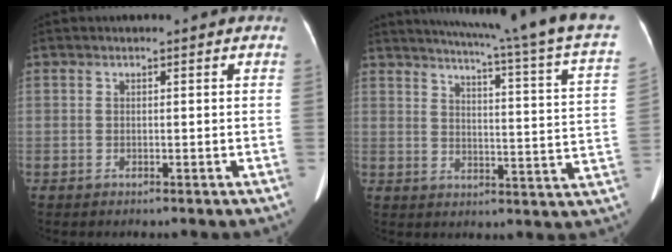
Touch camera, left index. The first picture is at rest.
{"total": 23.8, "force": [19.9, -1.2, 13.0], "torque": [-0.192, -0.057, 0.239]}